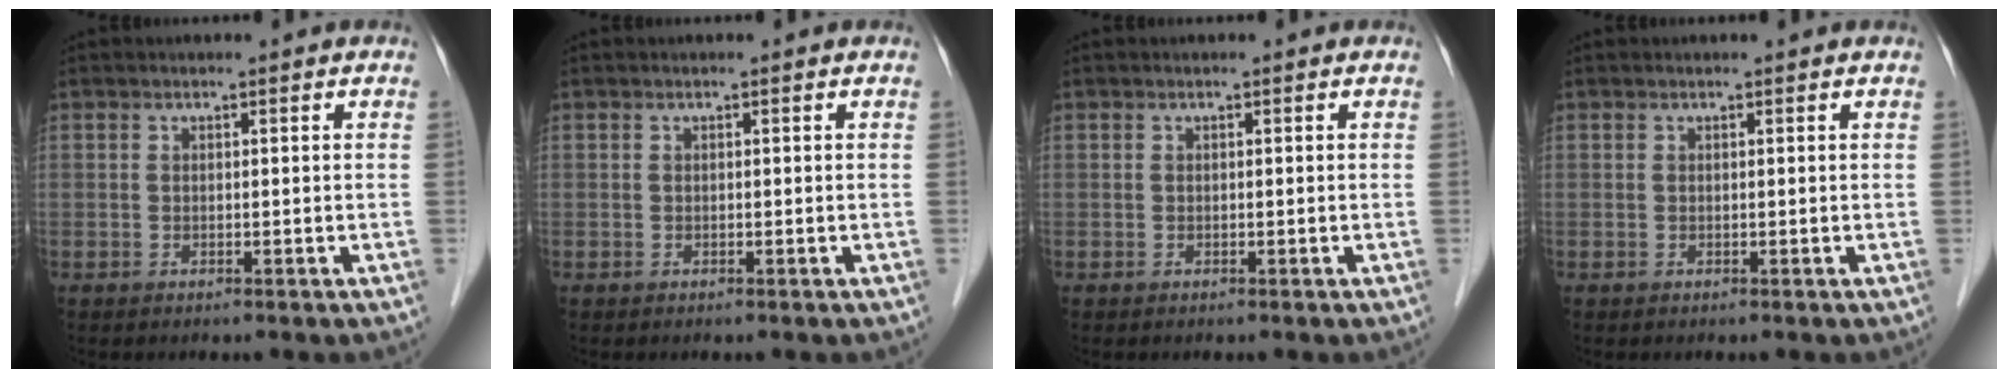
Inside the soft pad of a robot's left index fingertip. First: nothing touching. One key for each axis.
{"total": 0.0}
{"total": 0.0}
{"total": 0.5, "fx": 0.5, "fy": 0.0, "fz": 0.1, "tx": -0.001, "ty": 0.003, "tz": 0.006}